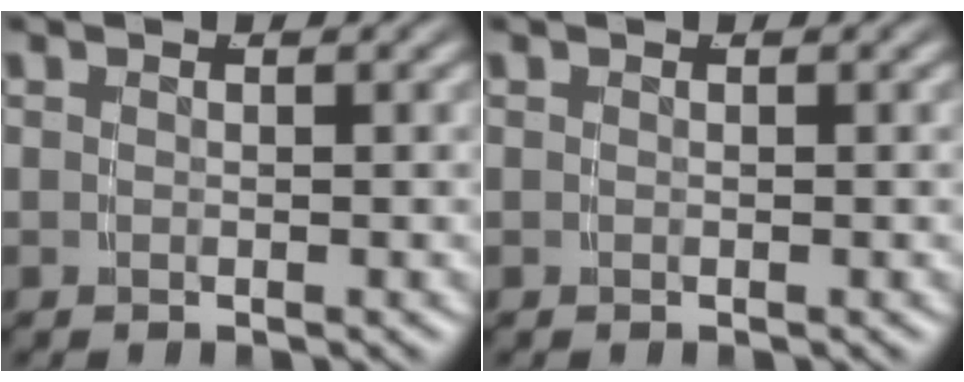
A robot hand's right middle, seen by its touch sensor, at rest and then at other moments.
{"total": 0.0}